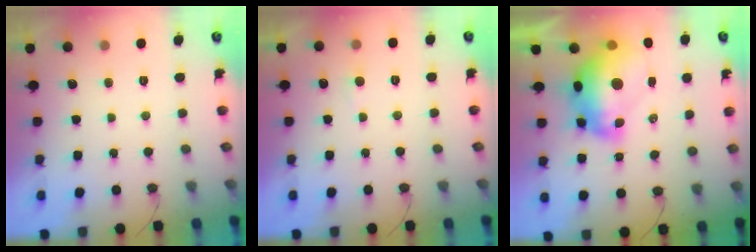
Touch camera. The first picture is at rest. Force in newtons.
{"total": 3.6, "press": 3.6, "slide": 0.4}
{"total": 16.3, "press": 16.2, "slide": 1.6}